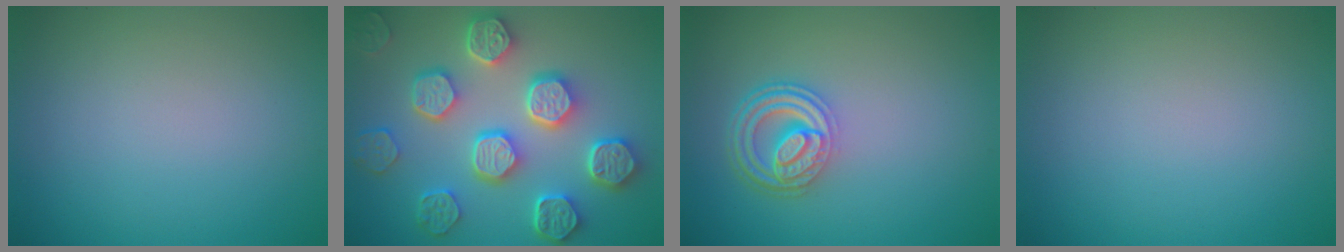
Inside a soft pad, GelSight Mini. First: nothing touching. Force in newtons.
{"total": 8.1, "press": 6.5, "slide": 4.8}
{"total": 4.6, "press": 3.5, "slide": 3.0}
{"total": 0.0}